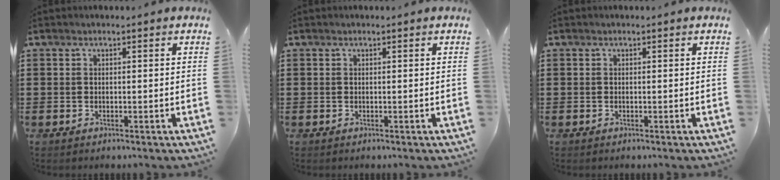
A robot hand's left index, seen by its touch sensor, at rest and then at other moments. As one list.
[{"total": 0.0}, {"total": 0.0}]